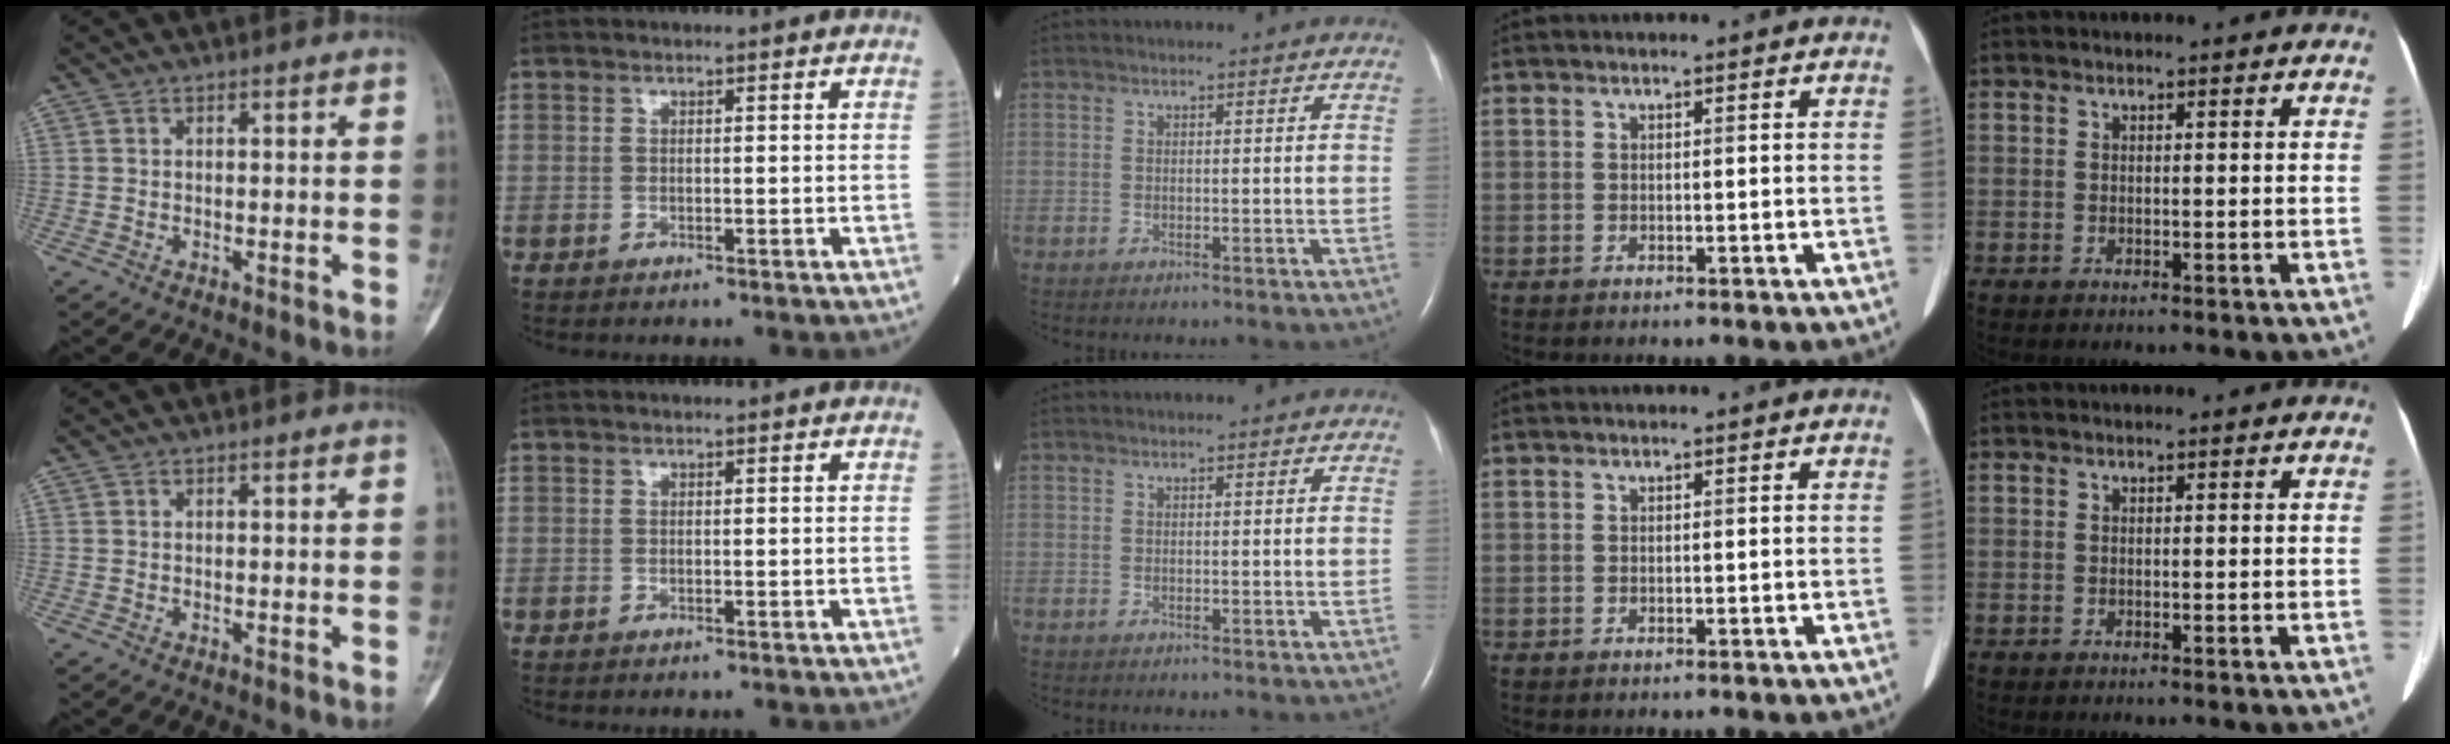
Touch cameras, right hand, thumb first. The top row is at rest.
{}